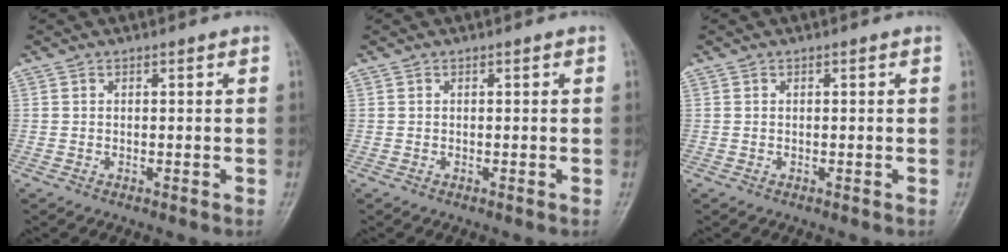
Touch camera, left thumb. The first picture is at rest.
{"total": 0.0}
{"total": 0.0}